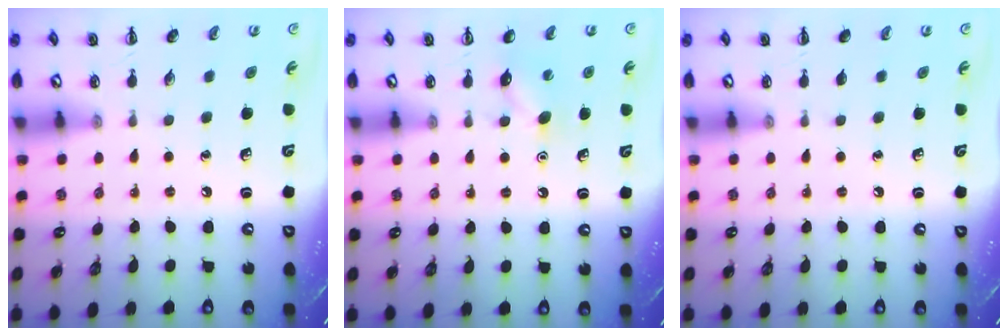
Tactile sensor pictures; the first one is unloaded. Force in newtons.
{"total": 6.6, "press": 6.4, "slide": 1.7}
{"total": 0.0}